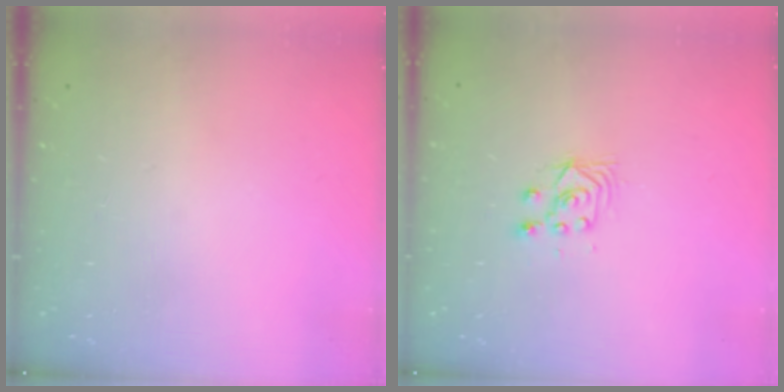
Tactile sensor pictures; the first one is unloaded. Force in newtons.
{"total": 4.1, "press": 3.9, "slide": 1.3}